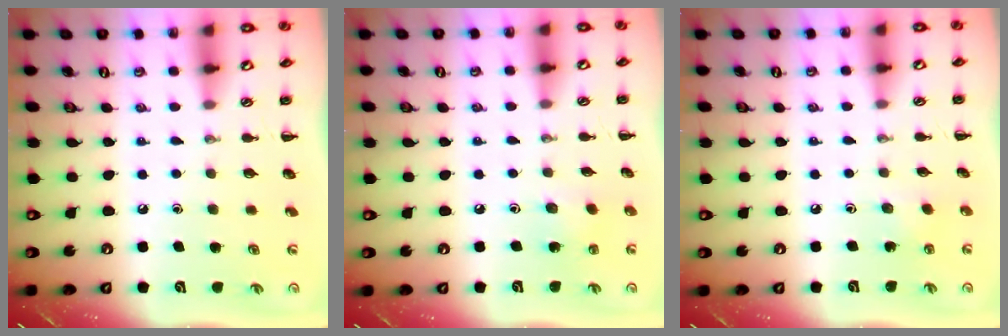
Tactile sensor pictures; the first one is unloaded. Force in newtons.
{"total": 2.5, "press": 2.4, "slide": 0.8}
{"total": 2.1, "press": 2.0, "slide": 0.6}